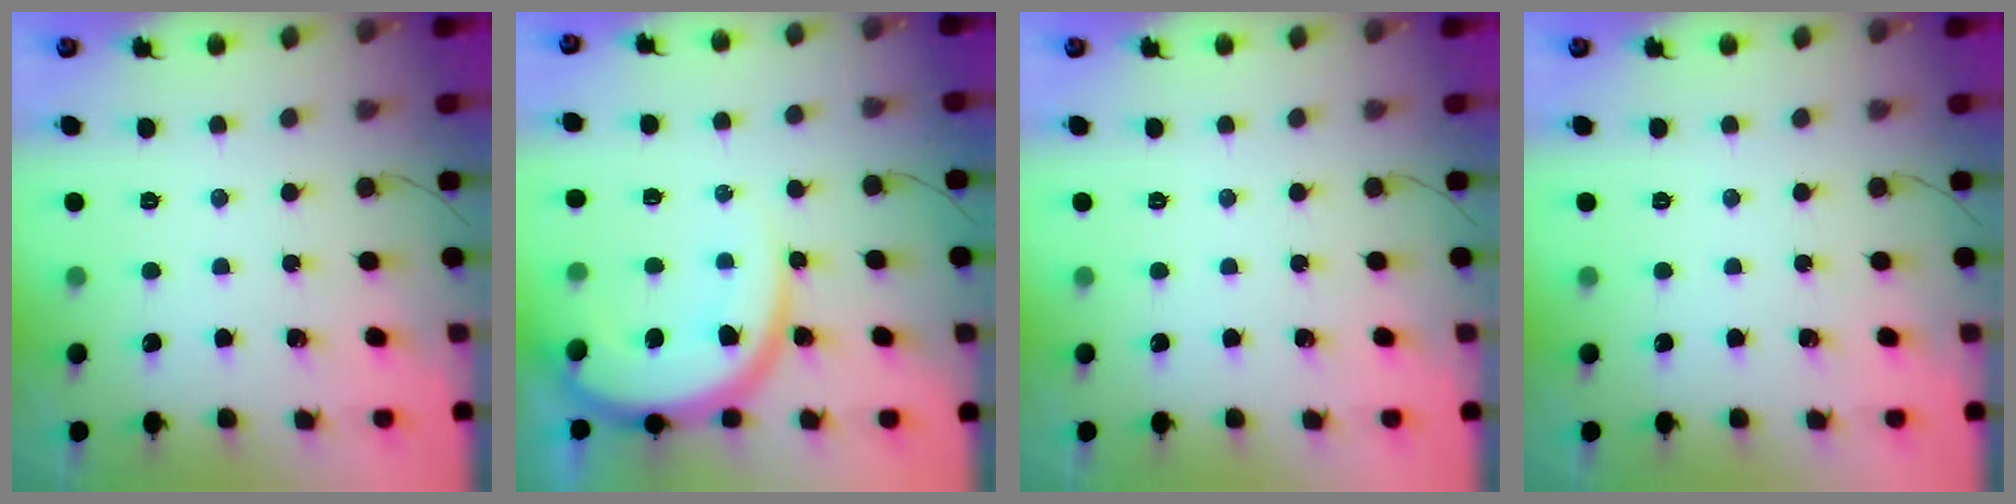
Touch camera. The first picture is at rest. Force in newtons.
{"total": 13.9, "press": 13.8, "slide": 1.5}
{"total": 0.0}
{"total": 0.0}